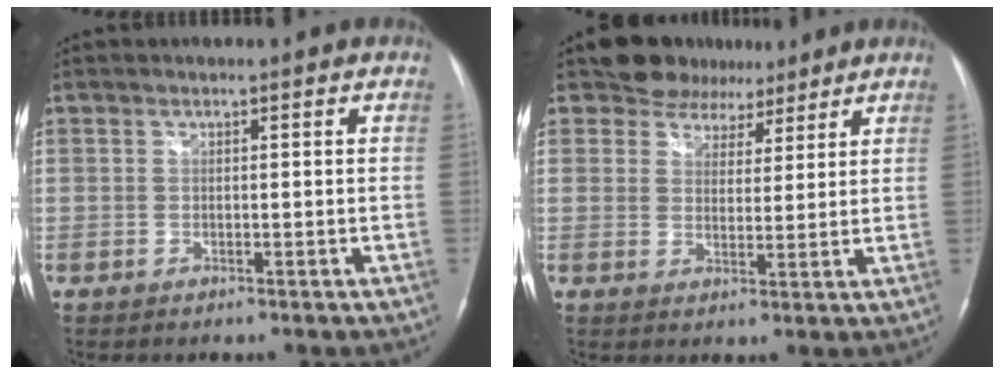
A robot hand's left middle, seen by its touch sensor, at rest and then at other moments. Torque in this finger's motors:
{"motor_torque": [0.16, -0.13, -0.06, 0.01]}